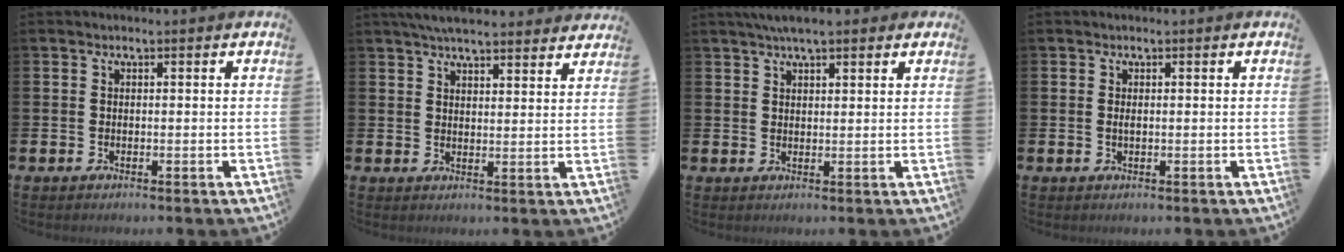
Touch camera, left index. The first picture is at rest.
{"total": 5.3, "force": [5.1, 0.7, 1.3], "torque": [-0.030, -0.019, 0.093]}
{"total": 3.8, "force": [3.2, 0.9, 1.8], "torque": [-0.027, -0.008, 0.055]}
{"total": 0.5, "force": [0.1, 0.1, 0.5], "torque": [-0.005, -0.003, 0.001]}